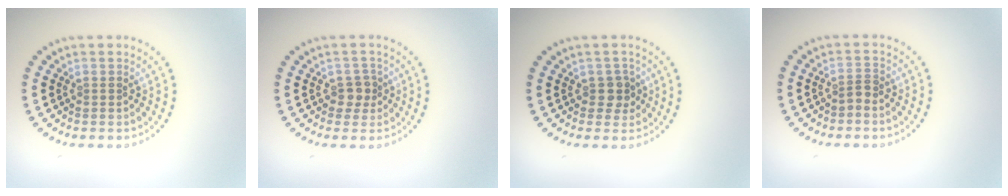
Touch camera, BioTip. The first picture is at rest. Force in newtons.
{"total": 1.7, "press": 1.5, "slide": 0.8}
{"total": 1.7, "press": 1.5, "slide": 0.8}
{"total": 0.8, "press": 0.5, "slide": 0.6}